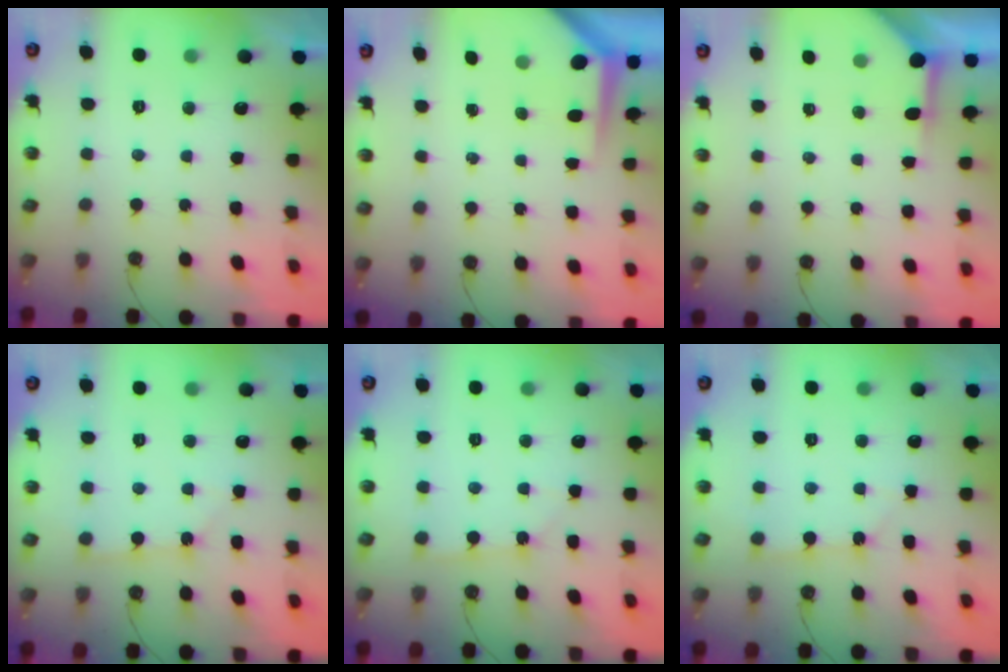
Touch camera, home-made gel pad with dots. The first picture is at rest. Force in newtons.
{"total": 3.9, "press": 3.9, "slide": 0.2}
{"total": 3.8, "press": 3.8, "slide": 0.5}
{"total": 2.0, "press": 2.0, "slide": 0.3}
{"total": 2.8, "press": 2.8, "slide": 0.3}
{"total": 2.4, "press": 2.3, "slide": 0.3}